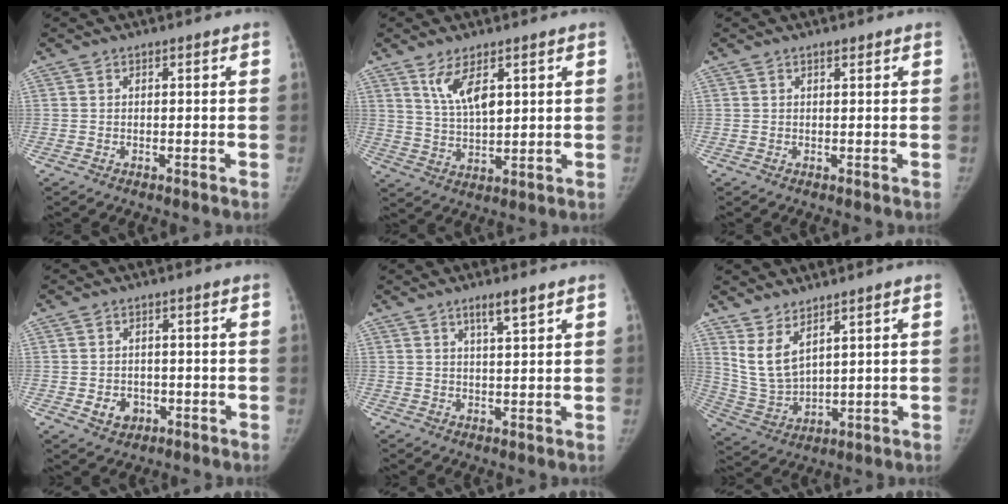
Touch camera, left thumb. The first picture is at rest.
{"total": 7.1, "force": [3.7, 2.9, 5.4], "torque": [-0.091, -0.022, 0.079]}
{"total": 0.7, "force": [0.6, 0.3, 0.3], "torque": [-0.005, -0.003, 0.010]}
{"total": 4.0, "force": [-1.2, 3.4, 1.8], "torque": [-0.011, 0.008, -0.008]}
{"total": 4.3, "force": [2.7, 0.5, 3.2], "torque": [-0.055, -0.016, 0.050]}
{"total": 8.1, "force": [5.1, 3.1, 5.5], "torque": [-0.101, -0.037, 0.122]}